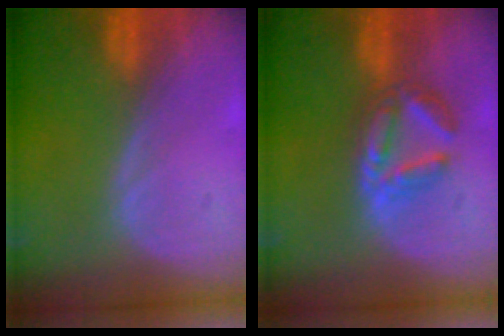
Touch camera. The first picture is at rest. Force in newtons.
{"total": 5.9, "press": 5.6, "slide": 1.8}